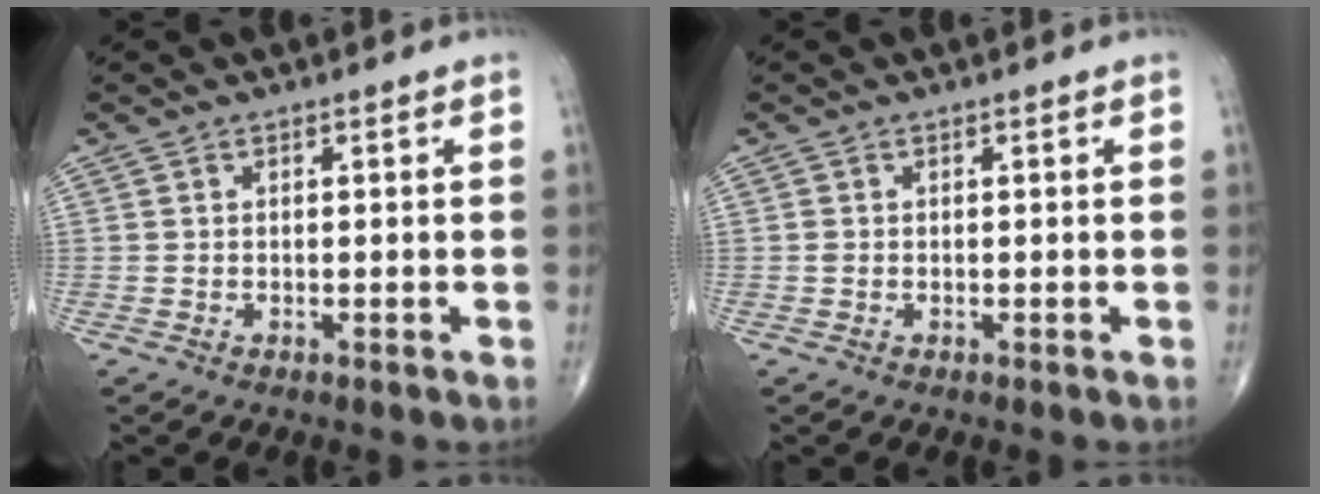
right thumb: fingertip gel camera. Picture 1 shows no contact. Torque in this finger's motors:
{"motor_torque": [0.19, 0.43, 0.34, 0.03, -0.05]}